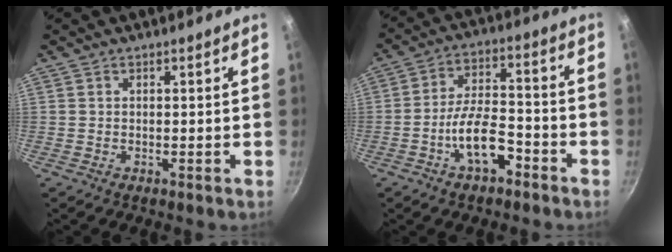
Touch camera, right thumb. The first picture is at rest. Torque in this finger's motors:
{"motor_torque": [3.02, 1.99, 1.42, -0.68, 0.40]}